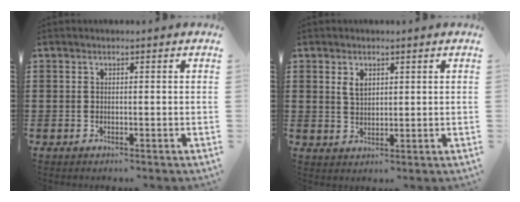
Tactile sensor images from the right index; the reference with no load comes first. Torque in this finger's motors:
{"motor_torque": [0.10, -0.09, 0.05, 0.05]}